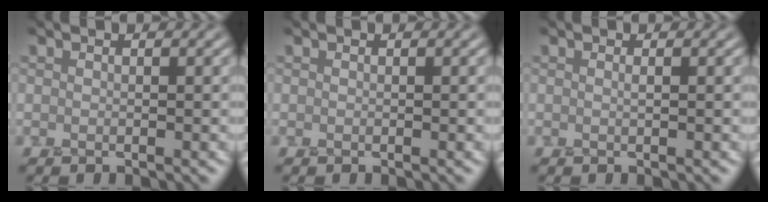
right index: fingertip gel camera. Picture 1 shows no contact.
{"total": 0.0}
{"total": 0.6, "force": [0.1, 0.2, 0.5], "torque": [-0.005, 0.003, -0.001]}